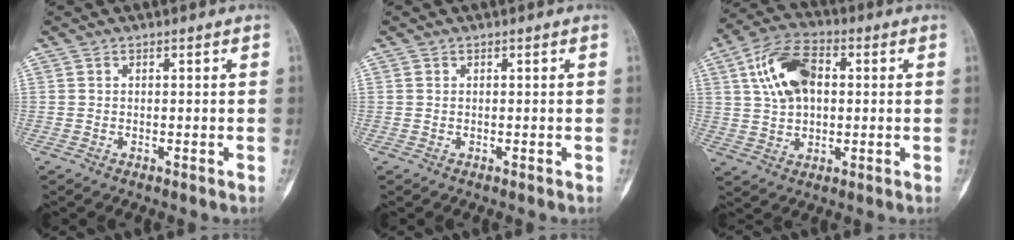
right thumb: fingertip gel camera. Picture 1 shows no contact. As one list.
[{"total": 0.0}, {"total": 12.7, "force": [2.7, 7.7, 9.7], "torque": [-0.166, 0.014, 0.044]}]